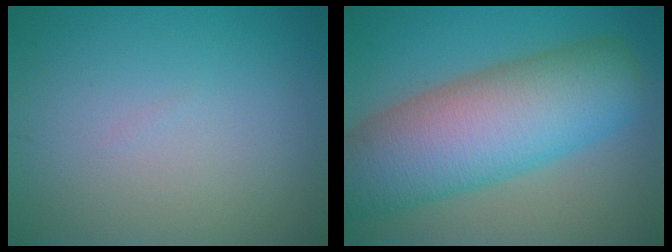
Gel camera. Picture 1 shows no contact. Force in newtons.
{"total": 12.0, "press": 12.0, "slide": 0.5}